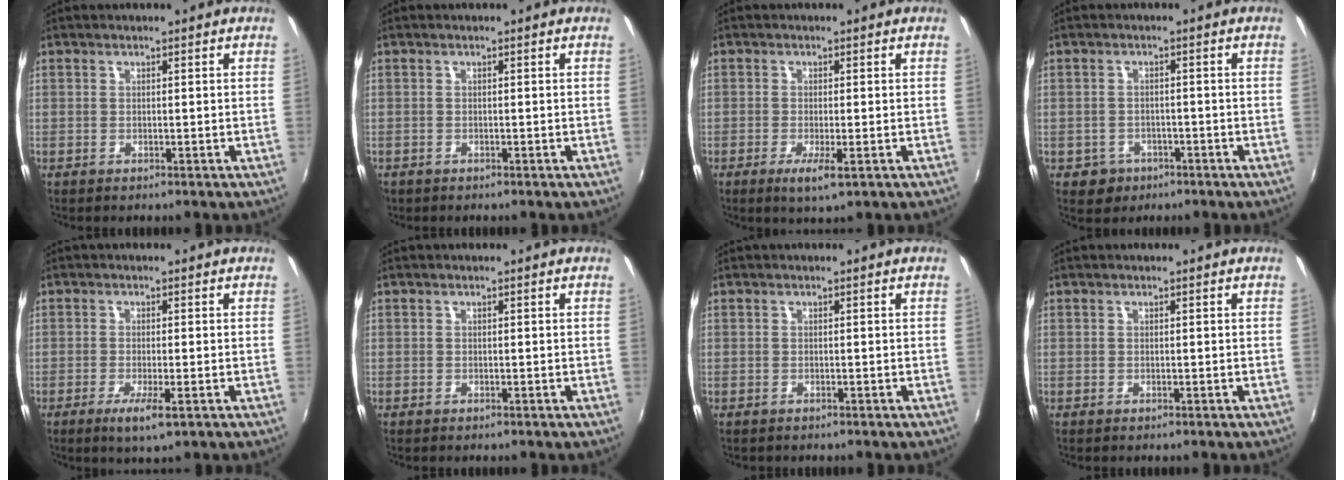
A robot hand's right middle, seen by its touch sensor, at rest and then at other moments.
{"total": 0.8, "force": [-0.6, 0.6, 0.1], "torque": [-0.006, -0.003, -0.011]}
{"total": 3.5, "force": [-1.3, 0.2, 3.3], "torque": [-0.068, -0.014, -0.025]}
{"total": 4.2, "force": [-1.9, 3.6, 1.0], "torque": [-0.032, 0.001, -0.024]}
{"total": 4.1, "force": [-1.8, 0.2, 3.7], "torque": [-0.077, -0.014, -0.033]}
{"total": 0.0}
{"total": 0.0}
{"total": 0.0}